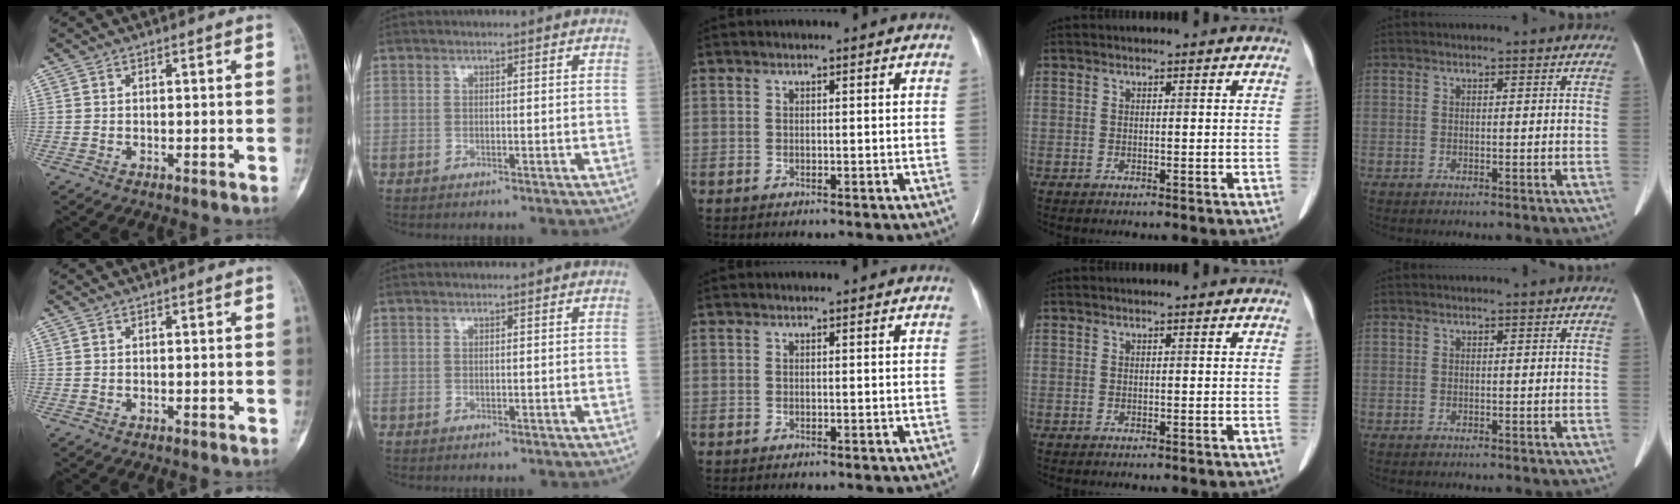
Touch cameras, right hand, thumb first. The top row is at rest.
{}